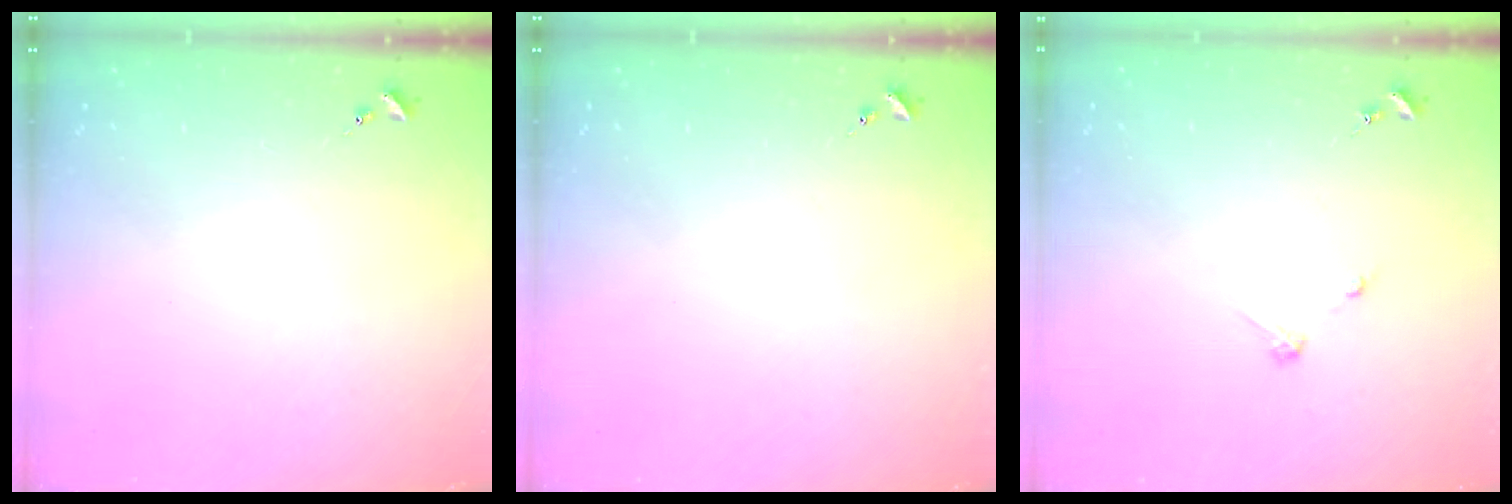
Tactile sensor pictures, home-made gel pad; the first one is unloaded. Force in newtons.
{"total": 0.0}
{"total": 2.7, "press": 2.7, "slide": 0.3}